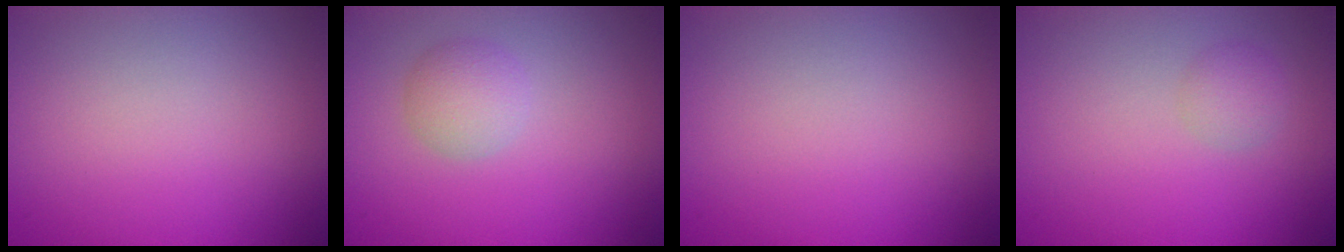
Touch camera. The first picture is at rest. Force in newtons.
{"total": 2.3, "press": 2.3, "slide": 0.0}
{"total": 0.0}
{"total": 1.4, "press": 1.4, "slide": 0.1}